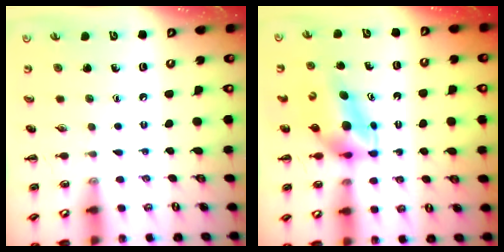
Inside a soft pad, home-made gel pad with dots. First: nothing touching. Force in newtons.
{"total": 4.9, "press": 4.7, "slide": 1.1}